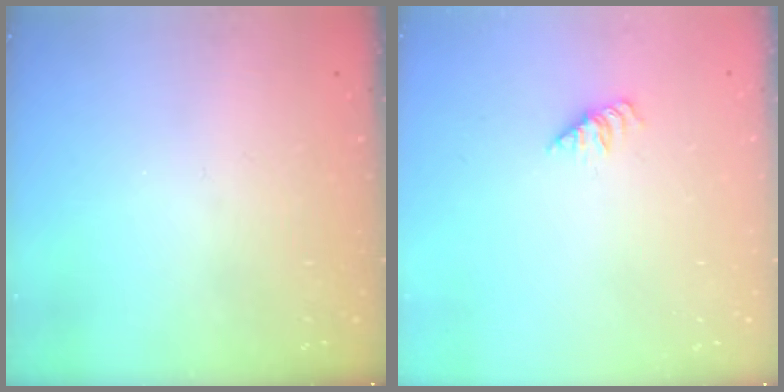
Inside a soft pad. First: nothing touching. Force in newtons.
{"total": 1.4, "press": 1.4, "slide": 0.3}